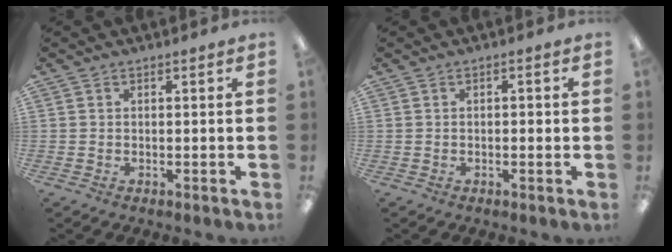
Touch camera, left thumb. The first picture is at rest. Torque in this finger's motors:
{"motor_torque": [-0.09, -0.11, -0.10, -0.05, 0.03]}